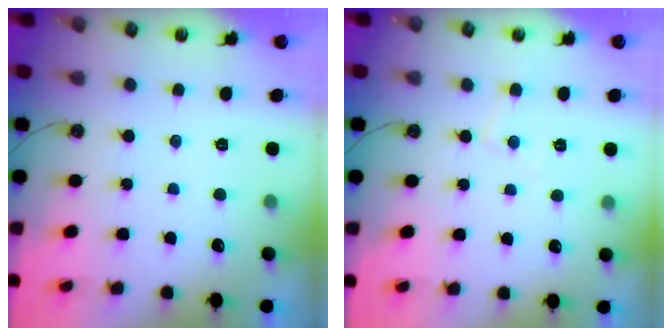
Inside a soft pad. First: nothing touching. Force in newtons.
{"total": 5.0, "press": 5.0, "slide": 0.7}